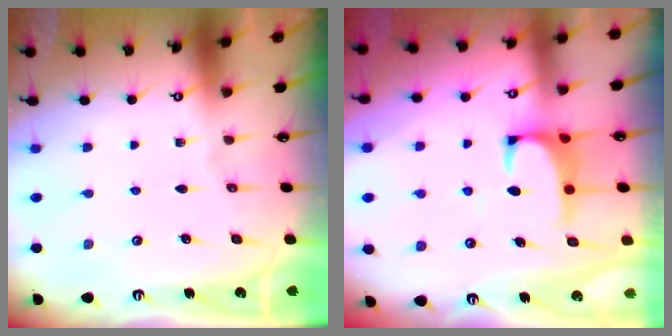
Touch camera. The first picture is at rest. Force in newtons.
{"total": 1.3, "press": 1.2, "slide": 0.5}